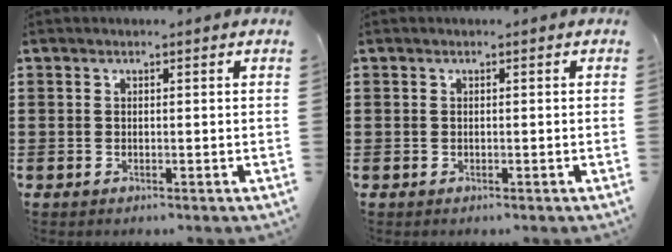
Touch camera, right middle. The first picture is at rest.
{"total": 0.0}